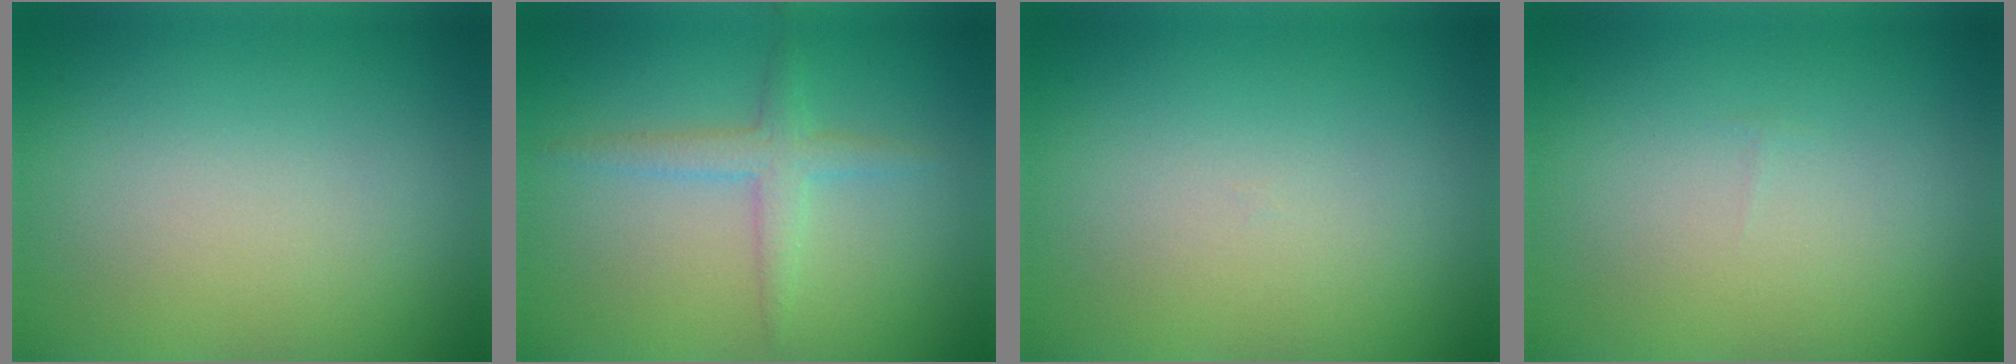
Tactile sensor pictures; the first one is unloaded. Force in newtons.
{"total": 2.3, "press": 2.3, "slide": 0.1}
{"total": 0.0}
{"total": 0.0}